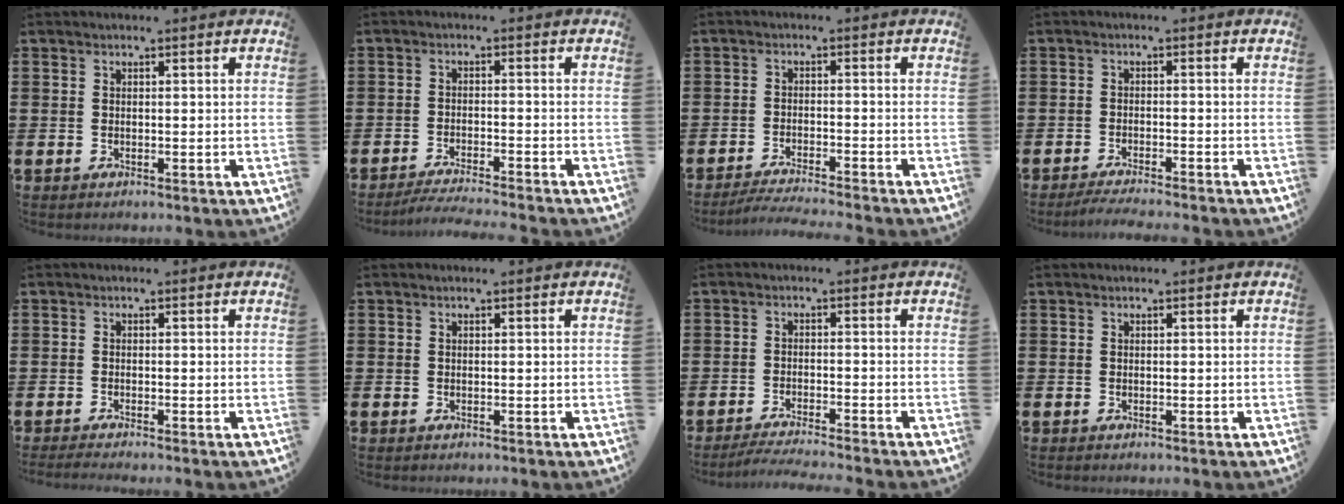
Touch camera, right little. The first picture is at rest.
{"total": 2.7, "force": [-2.5, -0.3, 0.9], "torque": [-0.013, 0.001, -0.049]}
{"total": 2.7, "force": [-2.5, -0.3, 1.0], "torque": [-0.015, 0.001, -0.048]}
{"total": 1.9, "force": [-1.8, -0.2, 0.7], "torque": [-0.010, 0.004, -0.035]}
{"total": 0.8, "force": [-0.6, 0.0, 0.5], "torque": [-0.008, -0.001, -0.013]}
{"total": 0.0}
{"total": 2.4, "force": [-2.2, -0.3, 0.9], "torque": [-0.014, 0.002, -0.042]}
{"total": 0.0}